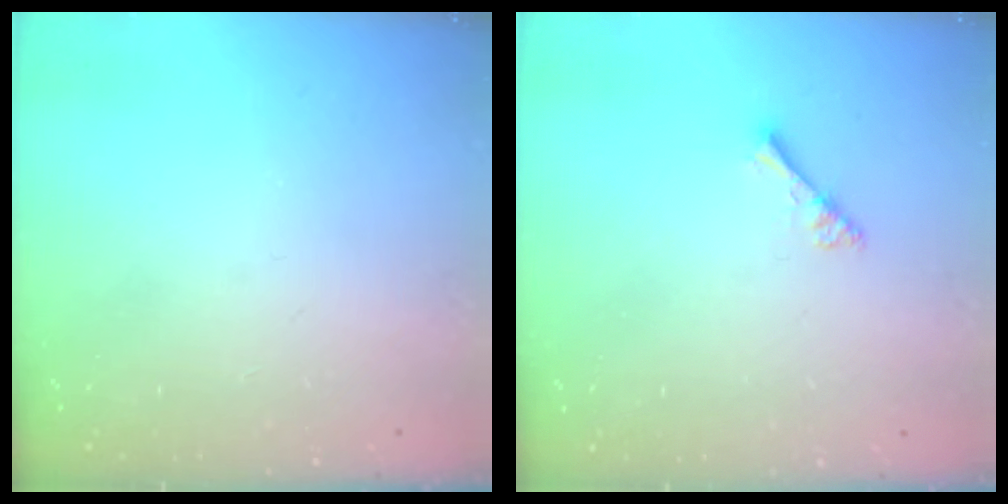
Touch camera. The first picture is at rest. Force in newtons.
{"total": 3.3, "press": 3.2, "slide": 0.4}